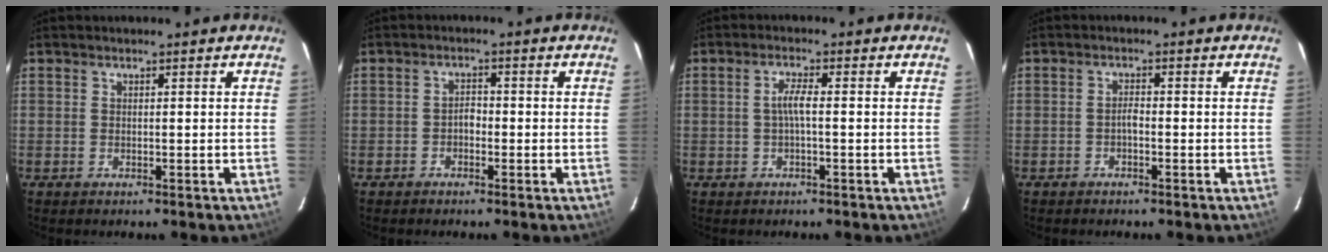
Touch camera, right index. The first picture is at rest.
{"total": 1.6, "force": [-0.9, 1.0, 0.9], "torque": [-0.017, 0.007, -0.017]}
{"total": 2.6, "force": [-0.4, 0.1, 2.6], "torque": [-0.053, 0.006, -0.006]}
{"total": 1.3, "force": [-0.7, 0.4, 0.9], "torque": [-0.018, 0.006, -0.015]}